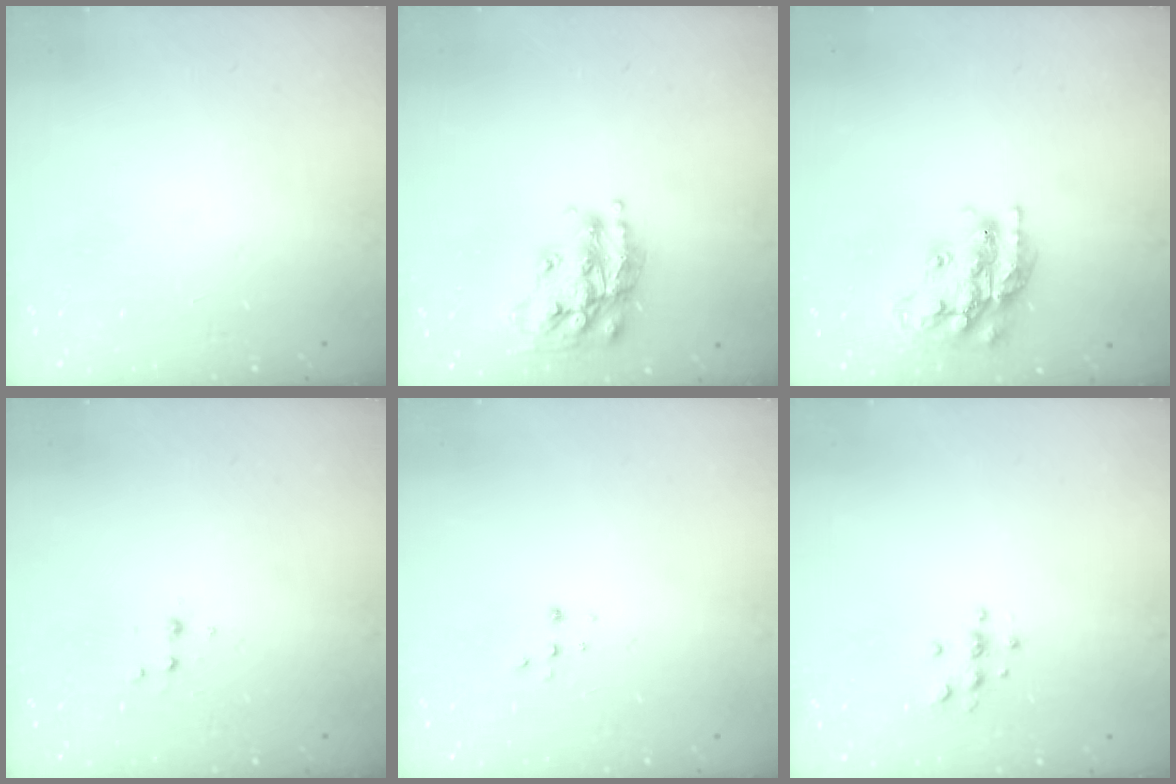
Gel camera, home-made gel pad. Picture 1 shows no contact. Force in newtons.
{"total": 17.2, "press": 17.2, "slide": 1.4}
{"total": 19.3, "press": 19.3, "slide": 1.4}
{"total": 2.6, "press": 2.5, "slide": 0.8}
{"total": 2.2, "press": 2.2, "slide": 0.5}
{"total": 3.8, "press": 3.8, "slide": 0.4}